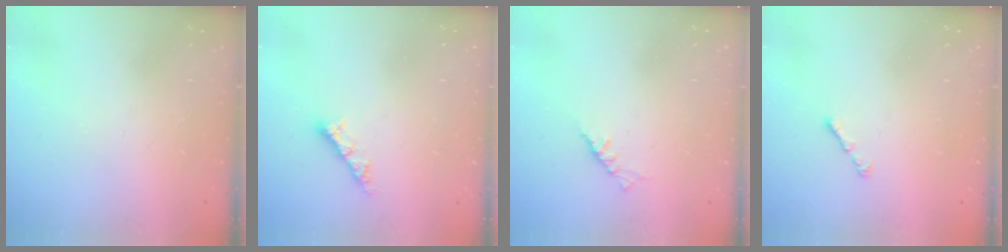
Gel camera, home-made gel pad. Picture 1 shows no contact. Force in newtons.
{"total": 5.0, "press": 5.0, "slide": 0.3}
{"total": 2.3, "press": 2.2, "slide": 0.5}
{"total": 0.9, "press": 0.8, "slide": 0.5}